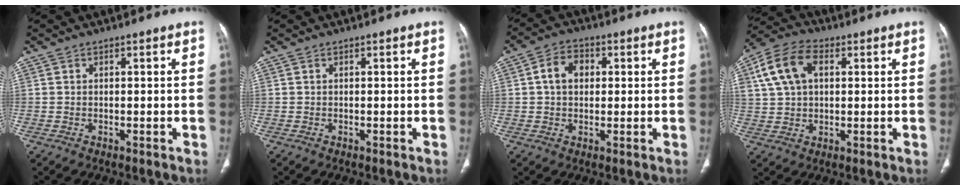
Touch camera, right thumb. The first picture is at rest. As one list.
[{"total": 0.0}, {"total": 6.3, "force": [1.1, 4.6, 4.2], "torque": [-0.057, 0.010, 0.014]}, {"total": 11.3, "force": [3.3, 7.3, 8.0], "torque": [-0.155, 0.019, 0.057]}]